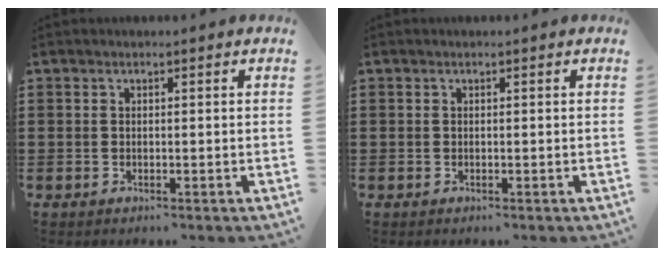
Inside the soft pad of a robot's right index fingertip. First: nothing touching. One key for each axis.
{"total": 0.0}